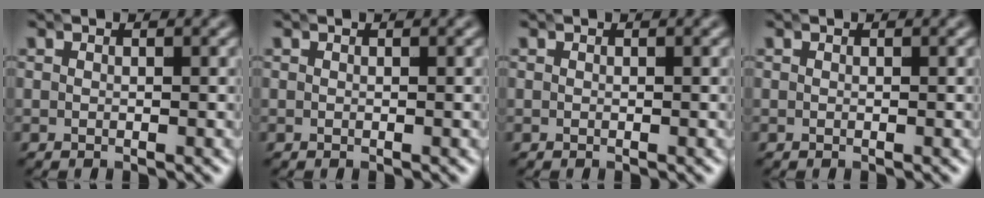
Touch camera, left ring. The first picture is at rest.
{"total": 0.0}
{"total": 0.0}
{"total": 0.0}